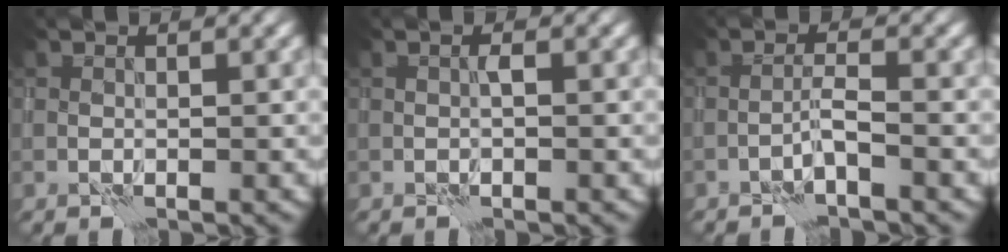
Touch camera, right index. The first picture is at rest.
{"total": 0.0}
{"total": 1.3, "force": [-0.9, -0.1, 1.0], "torque": [-0.014, 0.012, -0.022]}